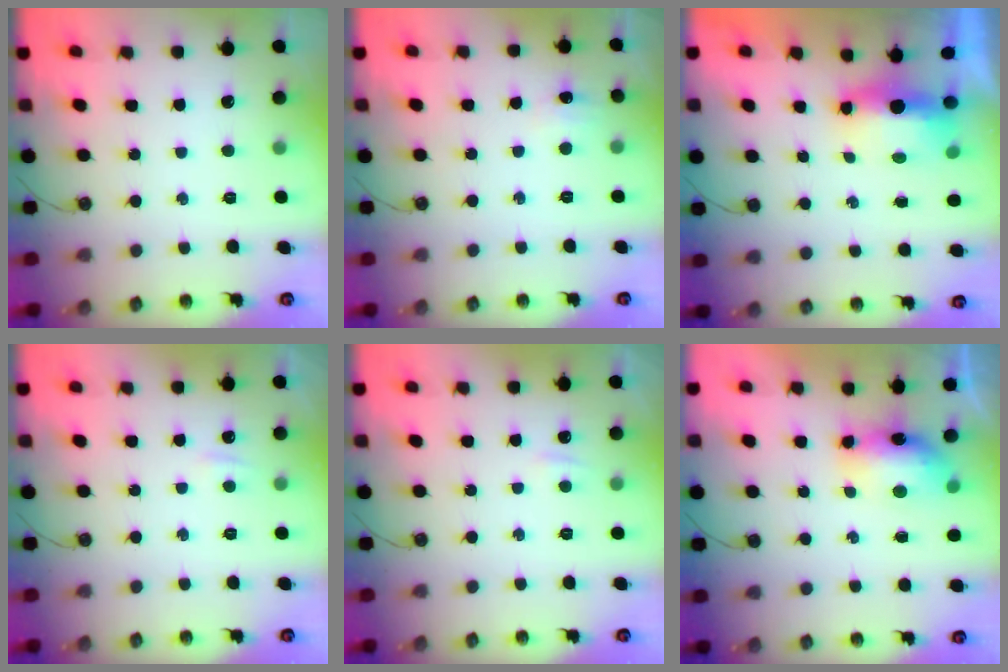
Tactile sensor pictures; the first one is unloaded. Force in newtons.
{"total": 5.0, "press": 5.0, "slide": 0.6}
{"total": 6.6, "press": 6.3, "slide": 1.9}
{"total": 2.8, "press": 2.8, "slide": 0.5}
{"total": 2.8, "press": 2.8, "slide": 0.5}
{"total": 8.1, "press": 8.0, "slide": 1.6}